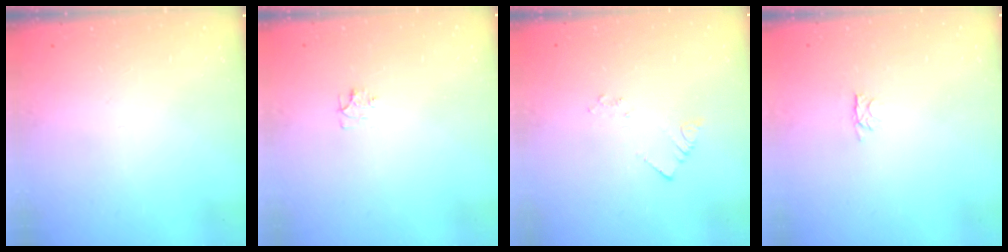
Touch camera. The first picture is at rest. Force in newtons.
{"total": 4.3, "press": 4.3, "slide": 0.6}
{"total": 2.3, "press": 2.3, "slide": 0.1}
{"total": 2.6, "press": 2.6, "slide": 0.3}